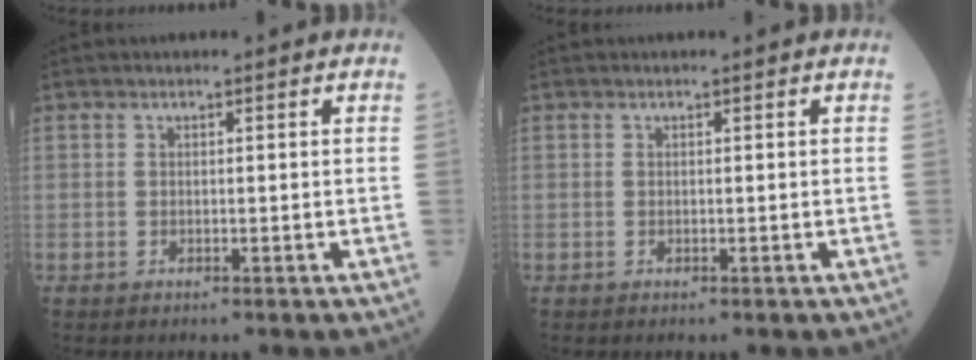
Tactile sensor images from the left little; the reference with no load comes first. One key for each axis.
{"total": 0.0}